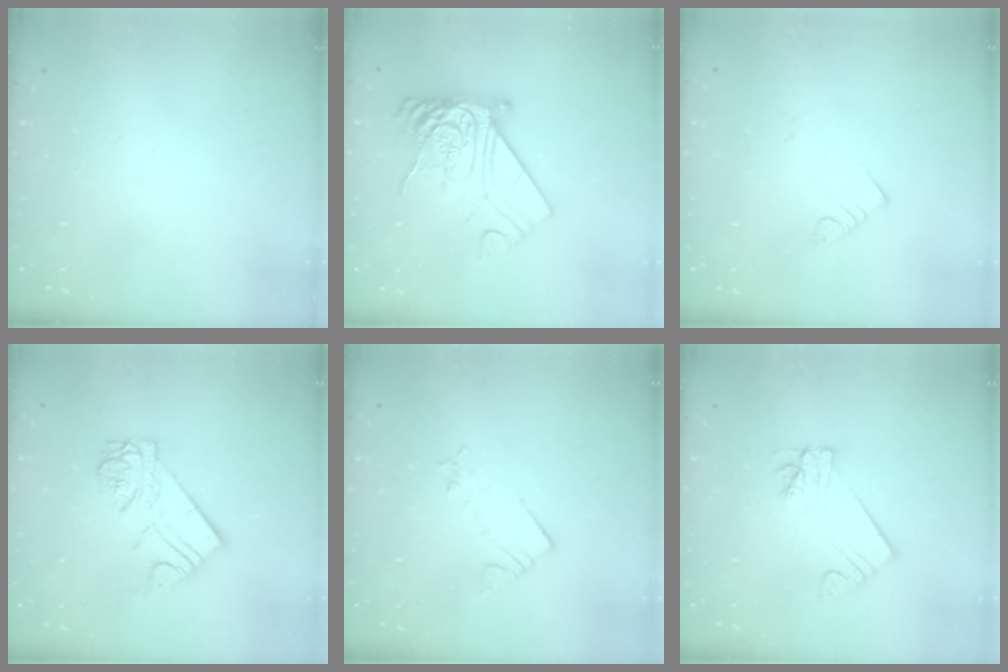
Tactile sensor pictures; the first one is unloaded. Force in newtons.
{"total": 15.6, "press": 15.5, "slide": 1.9}
{"total": 3.0, "press": 3.0, "slide": 0.2}
{"total": 11.0, "press": 11.0, "slide": 1.1}
{"total": 2.8, "press": 2.7, "slide": 0.5}
{"total": 4.5, "press": 4.5, "slide": 0.3}